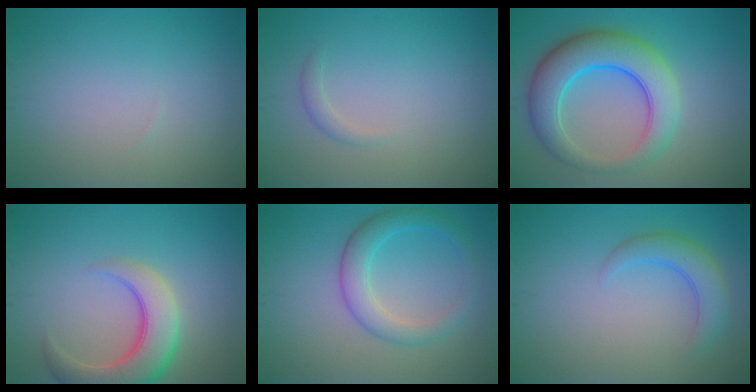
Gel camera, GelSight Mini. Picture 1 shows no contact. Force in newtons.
{"total": 0.9, "press": 0.9, "slide": 0.1}
{"total": 7.6, "press": 7.6, "slide": 0.2}
{"total": 6.3, "press": 6.3, "slide": 0.6}
{"total": 2.6, "press": 2.6, "slide": 0.2}
{"total": 3.1, "press": 3.1, "slide": 0.1}